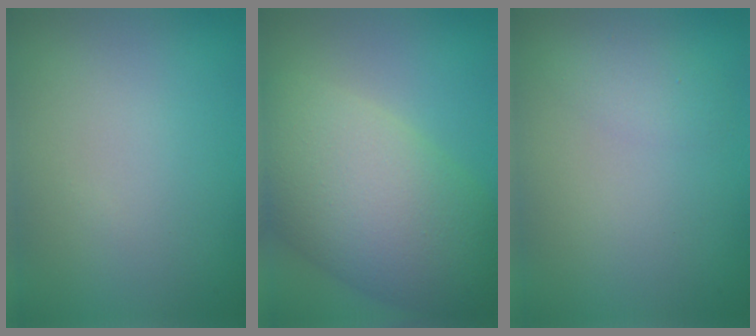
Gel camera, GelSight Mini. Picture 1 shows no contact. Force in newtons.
{"total": 11.5, "press": 11.5, "slide": 0.4}
{"total": 1.5, "press": 1.5, "slide": 0.1}